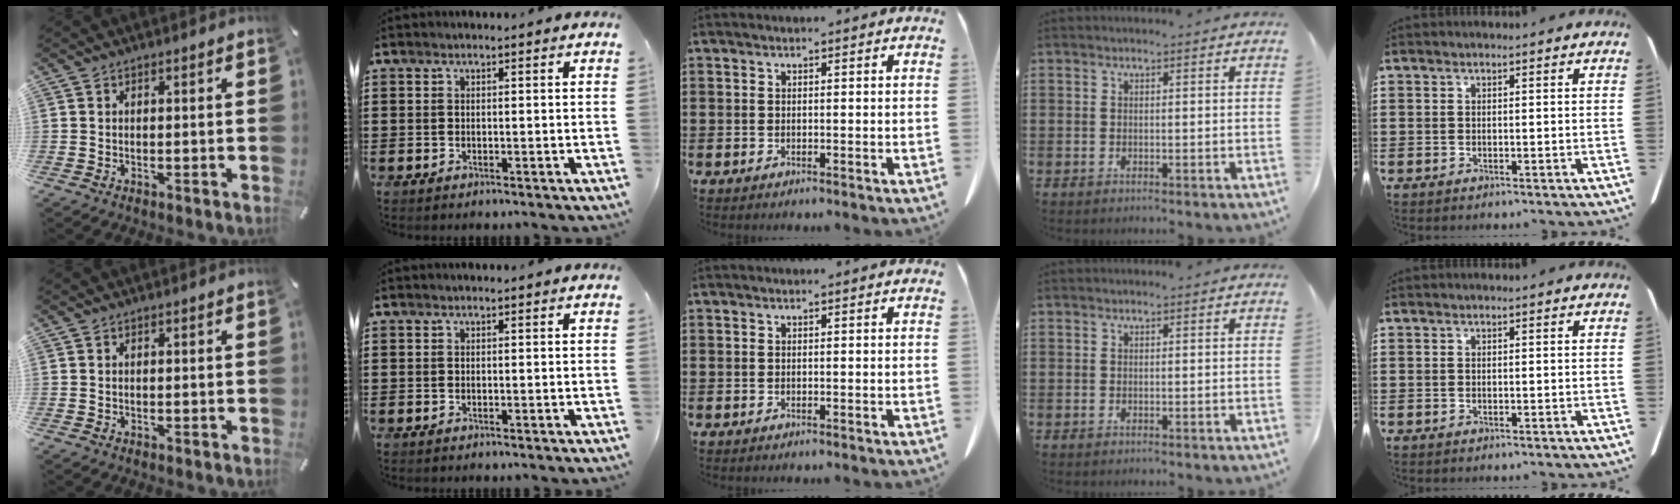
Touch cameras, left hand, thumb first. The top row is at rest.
{}